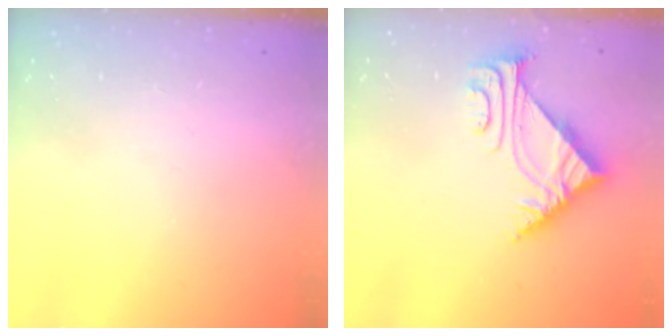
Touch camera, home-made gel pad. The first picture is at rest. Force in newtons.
{"total": 4.9, "press": 4.8, "slide": 0.8}